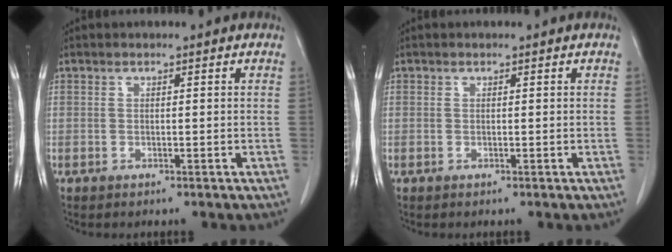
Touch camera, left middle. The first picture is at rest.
{"total": 0.0}